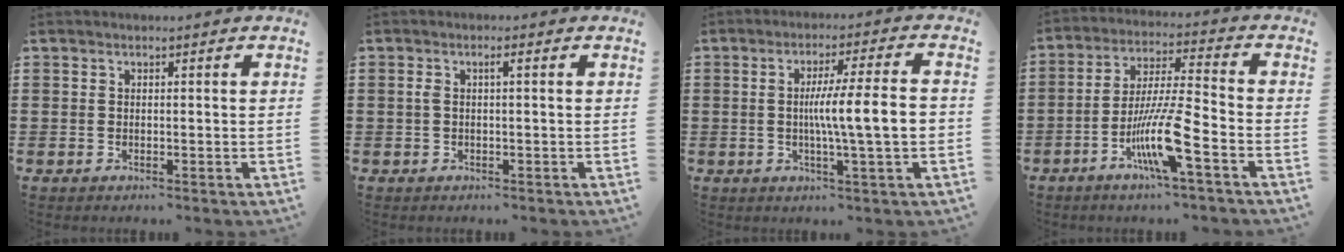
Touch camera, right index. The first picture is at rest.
{"total": 1.6, "force": [-0.1, 0.1, 1.6], "torque": [-0.030, 0.001, -0.004]}
{"total": 9.0, "force": [-0.5, 0.5, 9.0], "torque": [-0.149, -0.006, -0.014]}
{"total": 10.8, "force": [-5.0, 0.8, 9.5], "torque": [-0.194, -0.010, -0.096]}